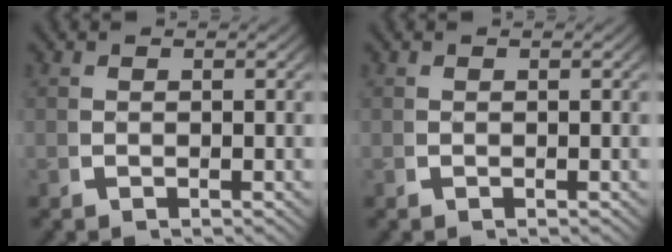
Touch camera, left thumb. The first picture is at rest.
{"total": 0.0}